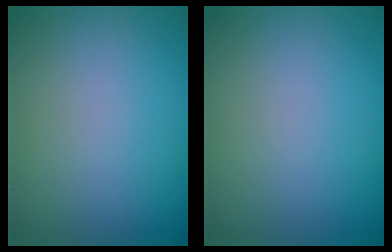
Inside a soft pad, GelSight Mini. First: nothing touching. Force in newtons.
{"total": 0.0}